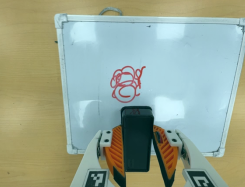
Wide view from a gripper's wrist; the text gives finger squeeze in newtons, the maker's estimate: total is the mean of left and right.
{"total": 6.0, "left": 4.7, "right": 7.2}